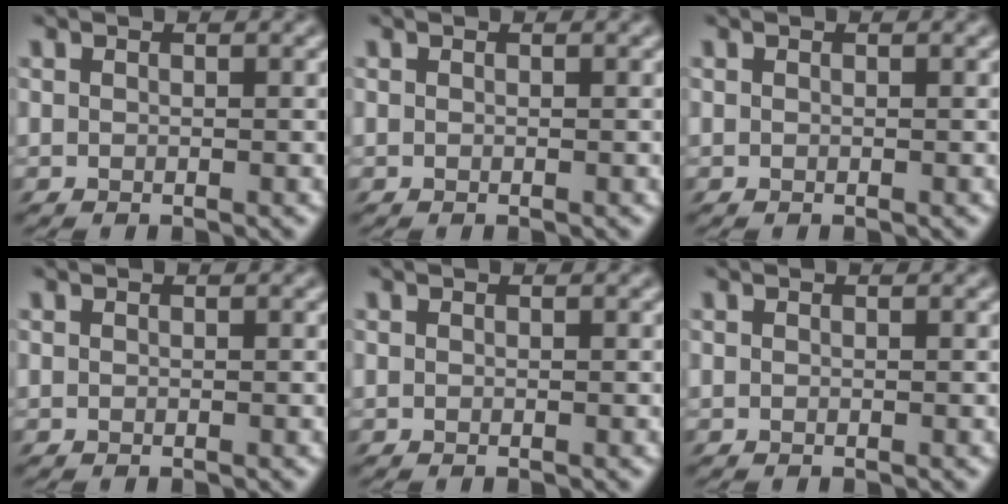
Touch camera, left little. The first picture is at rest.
{"total": 0.0}
{"total": 0.0}
{"total": 0.0}
{"total": 0.0}
{"total": 0.0}